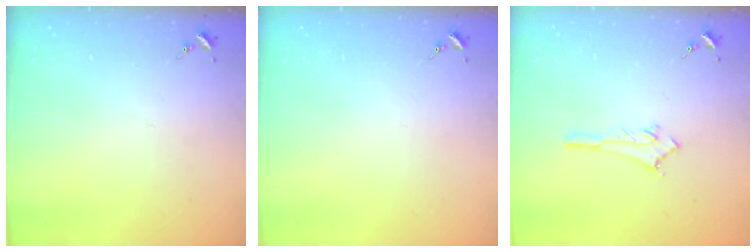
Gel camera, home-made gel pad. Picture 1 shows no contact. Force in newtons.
{"total": 0.0}
{"total": 2.9, "press": 2.9, "slide": 0.3}